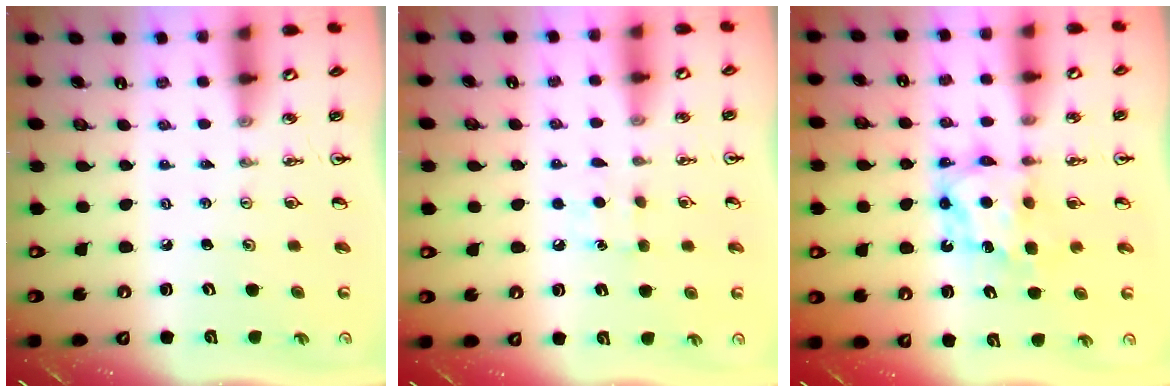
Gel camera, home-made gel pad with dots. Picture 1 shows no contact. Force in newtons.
{"total": 7.2, "press": 7.1, "slide": 0.8}
{"total": 6.7, "press": 6.7, "slide": 0.5}